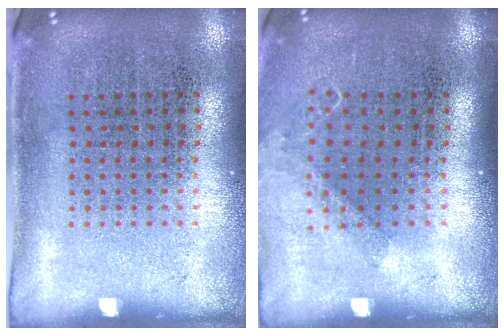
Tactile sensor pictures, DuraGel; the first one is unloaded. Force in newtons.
{"total": 0.8, "press": 0.8, "slide": 0.3}